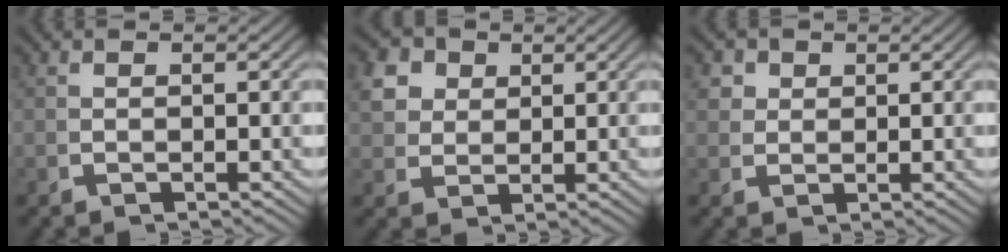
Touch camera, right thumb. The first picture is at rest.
{"total": 6.0, "force": [2.6, 4.6, 2.8], "torque": [-0.067, -0.005, 0.051]}
{"total": 3.2, "force": [1.6, 2.5, 1.3], "torque": [-0.034, -0.006, 0.034]}